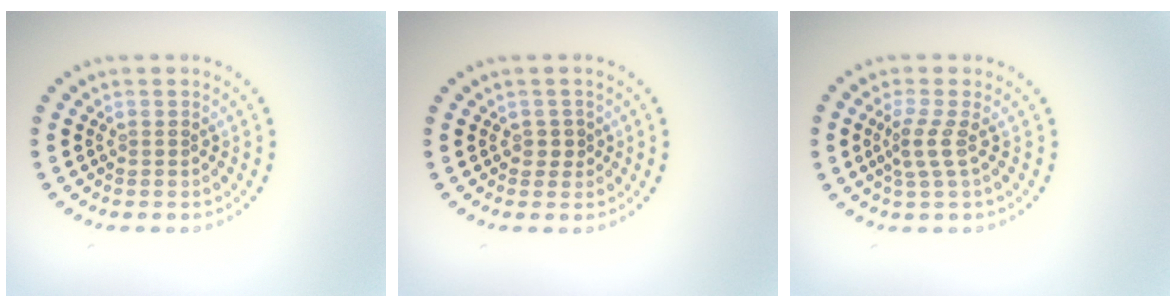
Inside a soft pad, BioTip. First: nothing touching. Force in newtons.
{"total": 1.0, "press": 0.9, "slide": 0.5}
{"total": 2.2, "press": 1.5, "slide": 1.6}